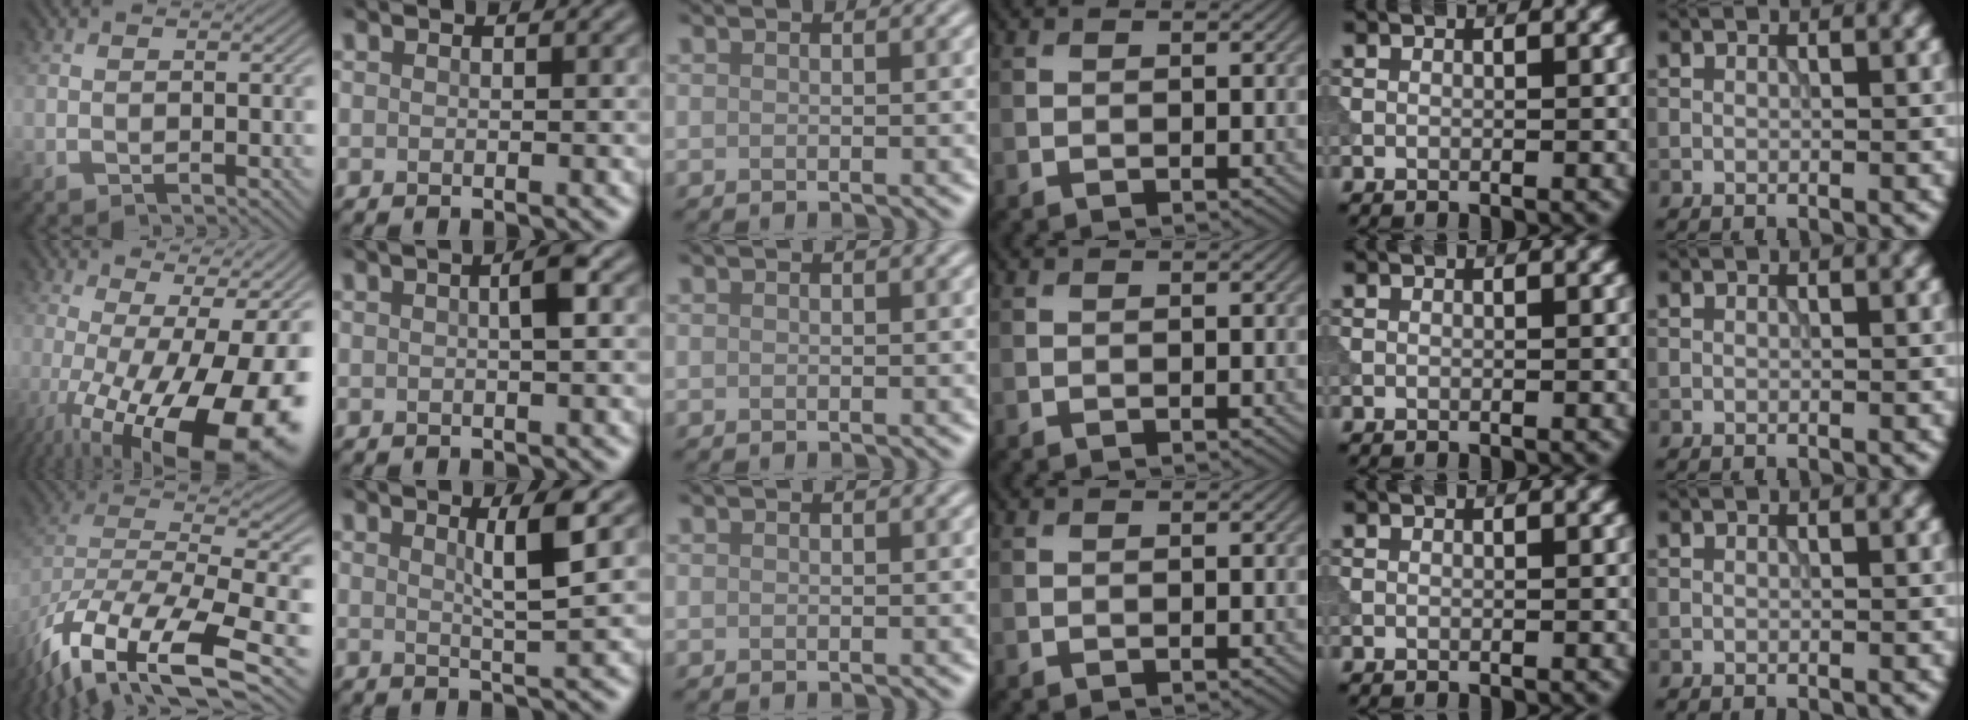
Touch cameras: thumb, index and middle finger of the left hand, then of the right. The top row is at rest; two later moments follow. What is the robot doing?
{"motion": "extract", "object": "tissue"}